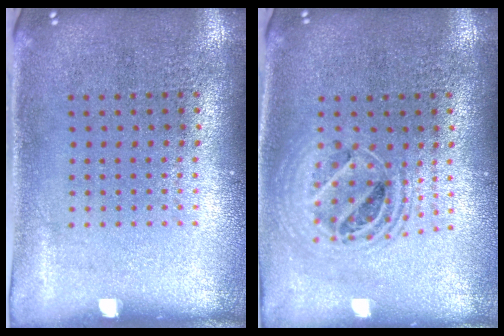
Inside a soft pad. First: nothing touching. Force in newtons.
{"total": 1.7, "press": 1.4, "slide": 0.9}